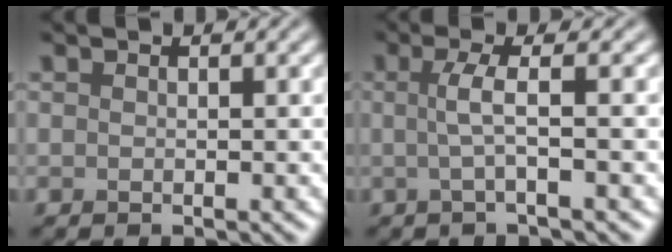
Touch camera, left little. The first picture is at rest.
{"total": 2.6, "force": [0.0, 0.6, 2.5], "torque": [-0.048, 0.000, -0.006]}